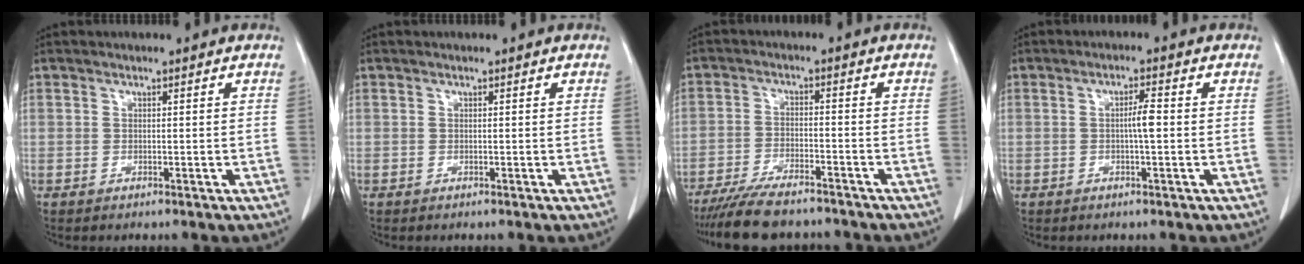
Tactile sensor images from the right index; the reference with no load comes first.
{"total": 0.0}
{"total": 10.3, "force": [-9.0, 2.0, 4.5], "torque": [-0.073, -0.018, -0.143]}
{"total": 2.7, "force": [-0.2, 0.2, 2.7], "torque": [-0.046, 0.002, -0.005]}